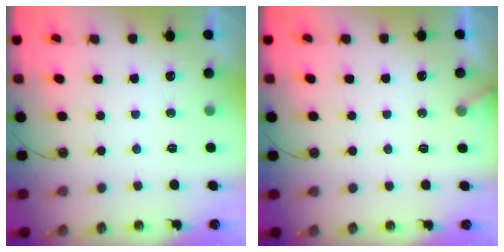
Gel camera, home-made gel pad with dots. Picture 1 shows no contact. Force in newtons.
{"total": 2.4, "press": 2.4, "slide": 0.1}